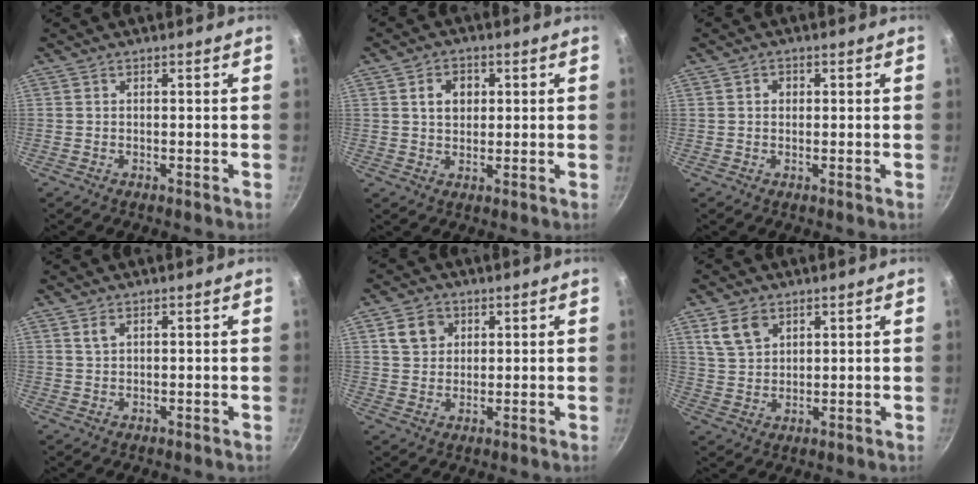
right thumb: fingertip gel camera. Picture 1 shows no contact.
{"total": 5.2, "force": [1.3, 4.0, 3.0], "torque": [-0.028, 0.004, 0.019]}
{"total": 1.8, "force": [0.3, 1.6, 0.9], "torque": [-0.006, 0.003, 0.002]}
{"total": 1.6, "force": [0.8, 0.9, 1.0], "torque": [-0.018, -0.003, 0.016]}
{"total": 5.9, "force": [2.1, 4.9, 2.4], "torque": [-0.016, 0.003, 0.035]}
{"total": 6.4, "force": [3.4, 4.3, 3.4], "torque": [-0.047, -0.010, 0.070]}